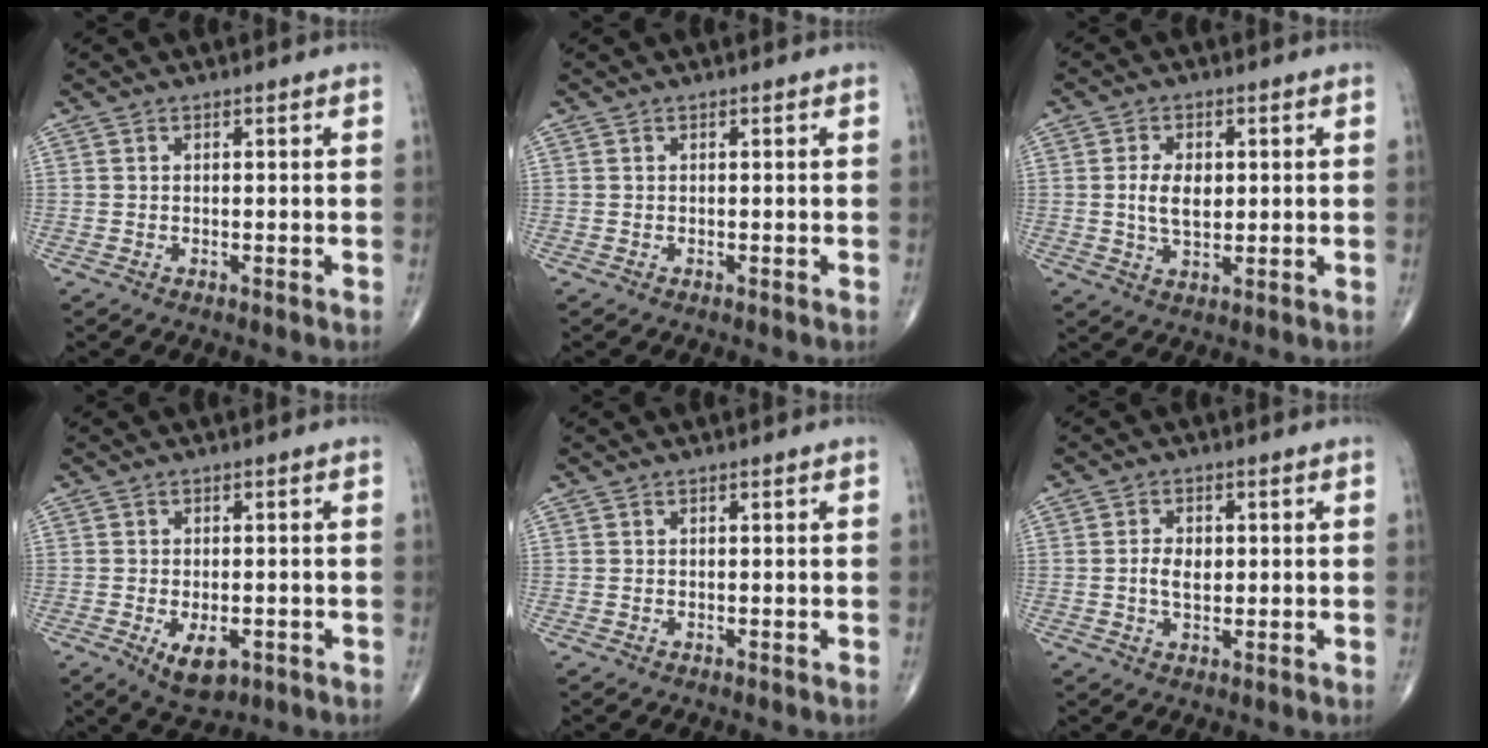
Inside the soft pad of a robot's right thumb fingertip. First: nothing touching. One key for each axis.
{"total": 0.0}
{"total": 6.2, "fx": 0.6, "fy": 3.6, "fz": 5.0, "tx": -0.083, "ty": -0.006, "tz": 0.014}
{"total": 5.8, "fx": -2.1, "fy": 3.0, "fz": 4.4, "tx": -0.066, "ty": -0.002, "tz": -0.021}
{"total": 0.0}
{"total": 4.2, "fx": 0.2, "fy": 2.6, "fz": 3.3, "tx": -0.056, "ty": 0.001, "tz": 0.003}